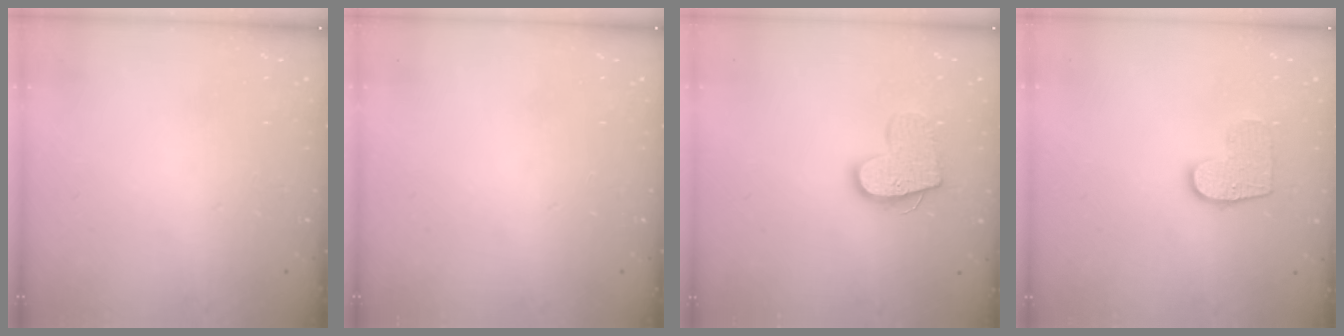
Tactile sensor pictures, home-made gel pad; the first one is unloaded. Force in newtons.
{"total": 0.0}
{"total": 13.0, "press": 13.0, "slide": 0.9}
{"total": 9.2, "press": 9.2, "slide": 0.3}